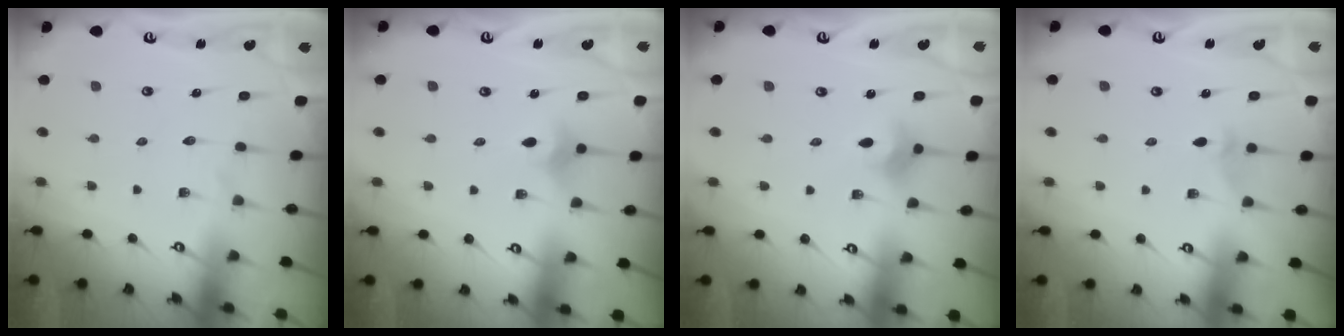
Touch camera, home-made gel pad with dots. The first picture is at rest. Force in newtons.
{"total": 2.9, "press": 2.9, "slide": 0.5}
{"total": 2.8, "press": 2.7, "slide": 0.6}
{"total": 2.5, "press": 2.5, "slide": 0.6}